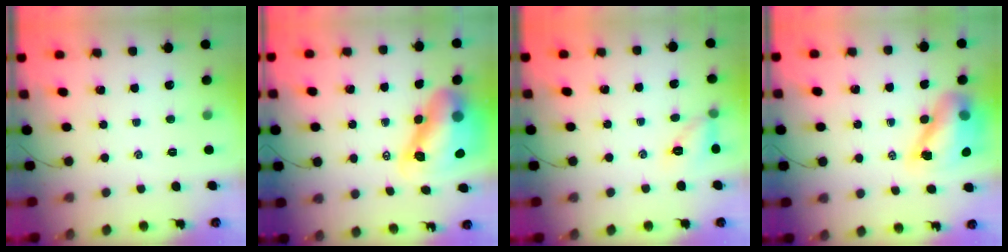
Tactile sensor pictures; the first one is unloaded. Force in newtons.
{"total": 12.3, "press": 11.7, "slide": 3.7}
{"total": 8.1, "press": 8.0, "slide": 1.1}
{"total": 12.8, "press": 12.2, "slide": 3.6}